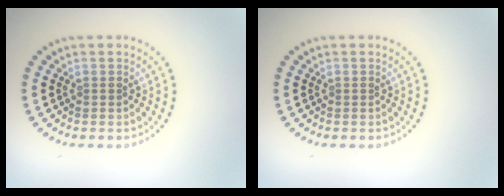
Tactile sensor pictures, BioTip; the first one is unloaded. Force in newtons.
{"total": 0.0}